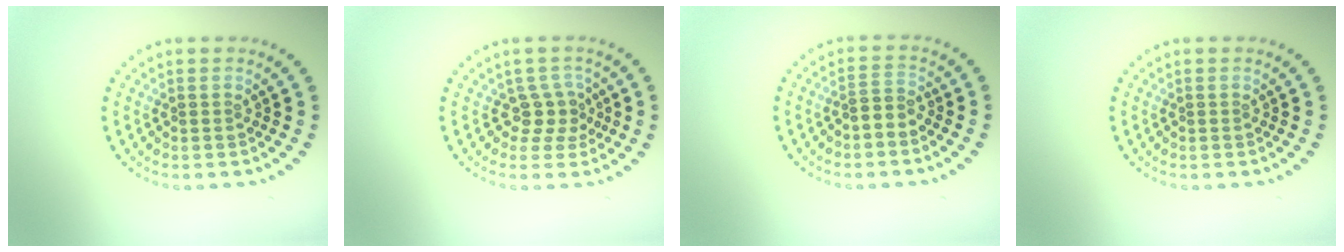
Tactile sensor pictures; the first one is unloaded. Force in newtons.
{"total": 2.1, "press": 1.6, "slide": 1.5}
{"total": 1.8, "press": 1.2, "slide": 1.2}
{"total": 0.0}